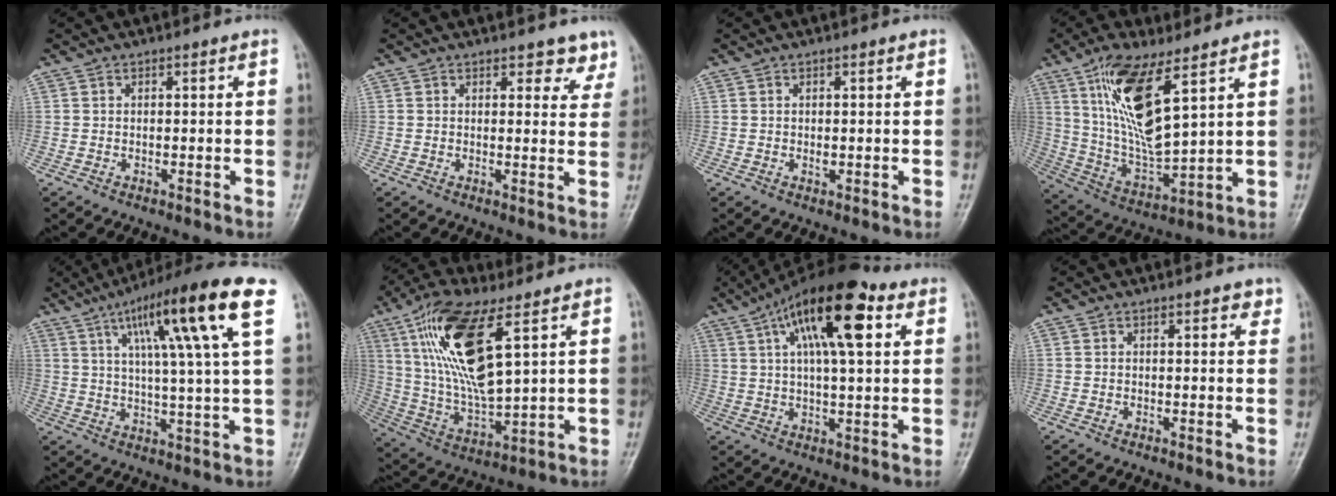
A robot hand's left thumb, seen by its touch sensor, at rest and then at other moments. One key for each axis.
{"total": 3.9, "fx": 3.1, "fy": 2.1, "fz": 1.3, "tx": 0.017, "ty": -0.019, "tz": 0.030}
{"total": 1.3, "fx": 0.1, "fy": 0.7, "fz": 1.1, "tx": -0.016, "ty": -0.002, "tz": 0.003}
{"total": 15.5, "fx": 7.6, "fy": 4.7, "fz": 12.7, "tx": -0.242, "ty": -0.041, "tz": 0.156}
{"total": 17.4, "fx": 7.6, "fy": 1.4, "fz": 15.6, "tx": -0.247, "ty": -0.009, "tz": 0.114}
{"total": 18.4, "fx": 7.7, "fy": 6.2, "fz": 15.6, "tx": -0.304, "ty": -0.027, "tz": 0.151}
{"total": 17.8, "fx": 7.2, "fy": 6.2, "fz": 15.1, "tx": -0.229, "ty": 0.005, "tz": 0.112}
{"total": 1.8, "fx": 1.2, "fy": 0.8, "fz": 1.1, "tx": -0.002, "ty": -0.005, "tz": 0.012}